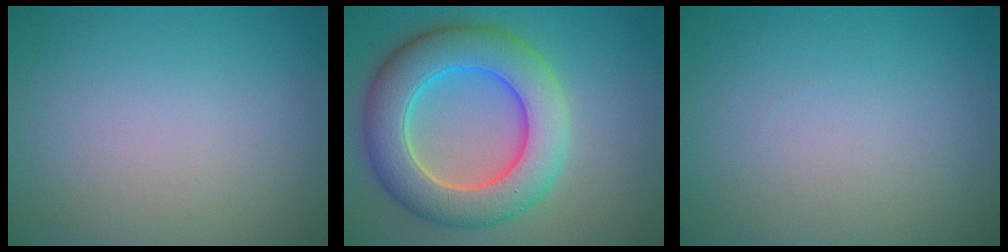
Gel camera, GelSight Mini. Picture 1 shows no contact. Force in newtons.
{"total": 9.2, "press": 9.2, "slide": 0.5}
{"total": 0.0}